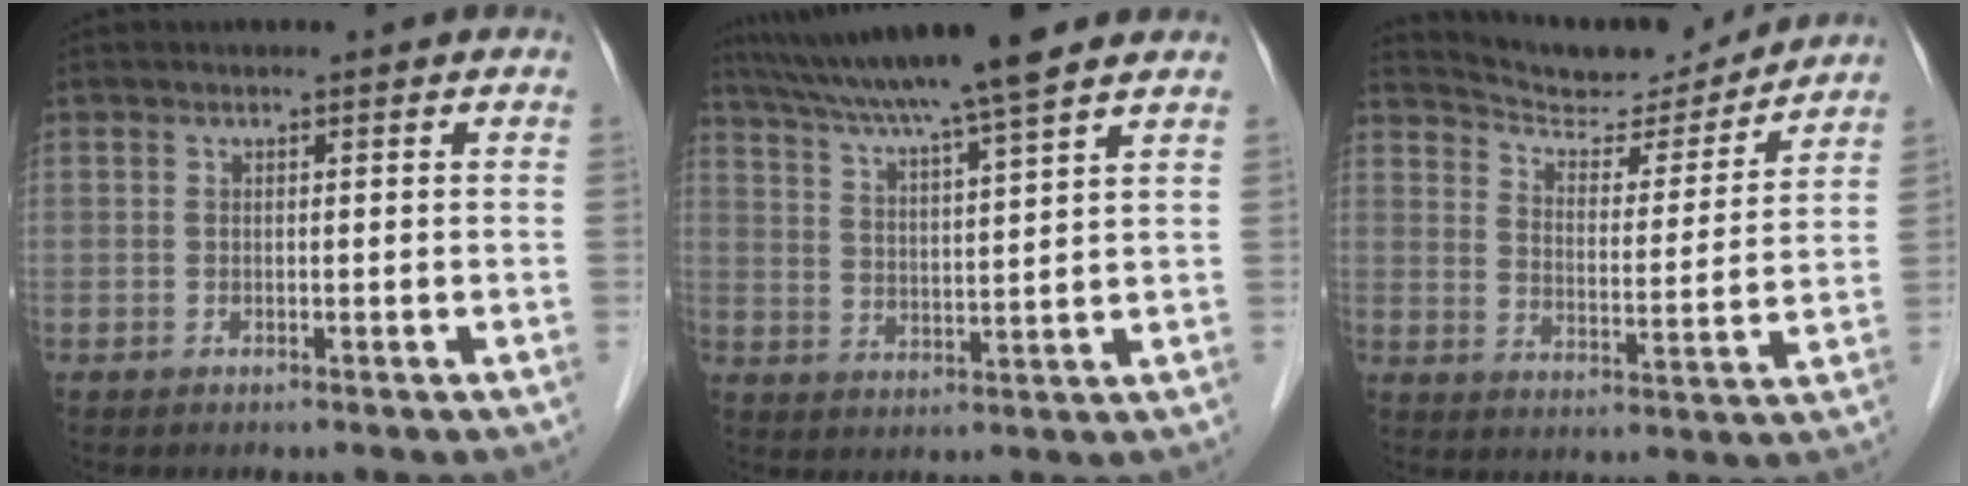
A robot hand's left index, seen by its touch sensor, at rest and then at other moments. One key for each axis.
{"total": 14.4, "fx": 12.0, "fy": -0.8, "fz": 8.0, "tx": -0.144, "ty": 0.018, "tz": 0.188}
{"total": 13.3, "fx": 13.0, "fy": 1.6, "fz": 2.5, "tx": -0.044, "ty": -0.010, "tz": 0.197}